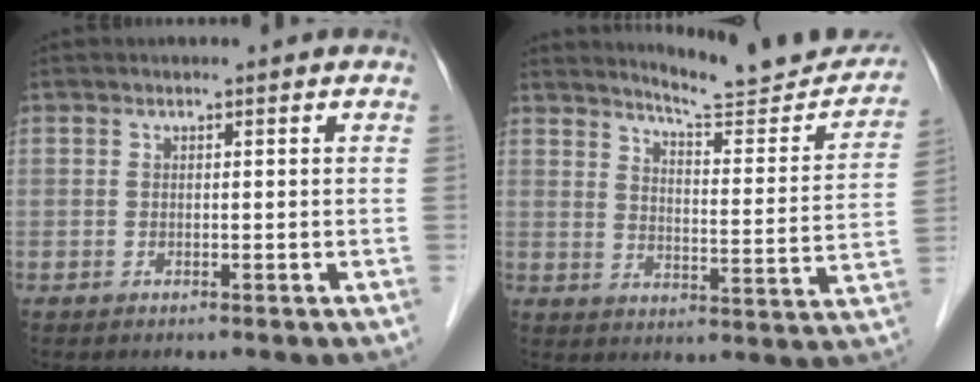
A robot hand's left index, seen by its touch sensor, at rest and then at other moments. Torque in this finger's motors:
{"motor_torque": [-0.03, -0.17, 0.11, 0.04]}